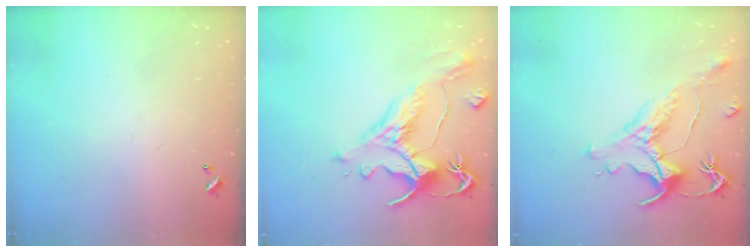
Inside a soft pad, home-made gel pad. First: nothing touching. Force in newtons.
{"total": 1.6, "press": 0.8, "slide": 1.4}
{"total": 1.5, "press": 0.7, "slide": 1.3}